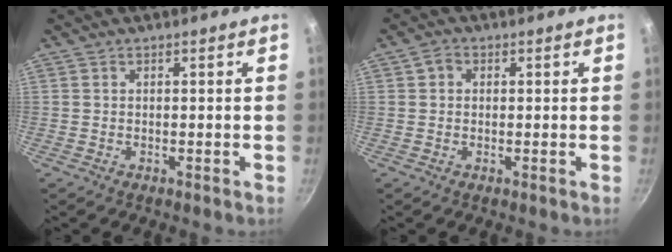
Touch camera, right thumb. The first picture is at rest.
{"total": 1.9, "force": [0.4, 1.7, 0.8], "torque": [-0.009, 0.003, 0.002]}